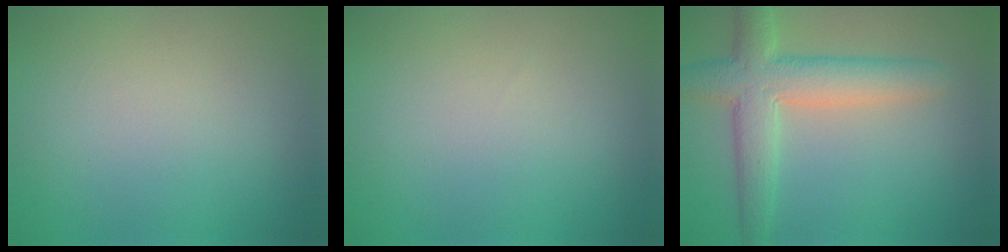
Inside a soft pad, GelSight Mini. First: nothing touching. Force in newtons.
{"total": 0.0}
{"total": 5.8, "press": 5.8, "slide": 0.1}